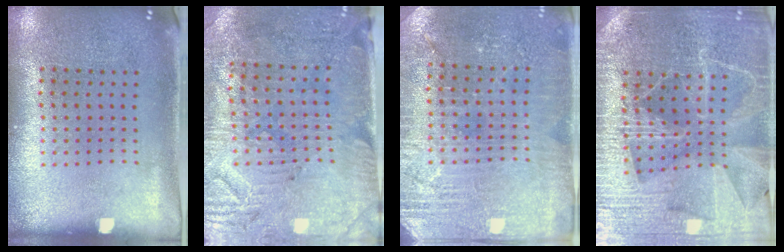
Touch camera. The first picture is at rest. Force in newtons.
{"total": 3.1, "press": 2.7, "slide": 1.5}
{"total": 3.0, "press": 2.9, "slide": 0.5}
{"total": 4.4, "press": 4.1, "slide": 1.6}